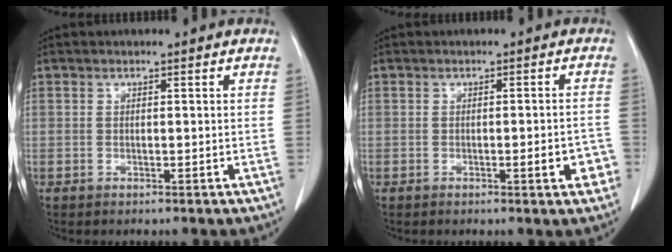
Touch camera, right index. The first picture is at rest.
{"total": 3.7, "force": [-1.6, 0.7, 3.3], "torque": [-0.036, -0.001, -0.020]}